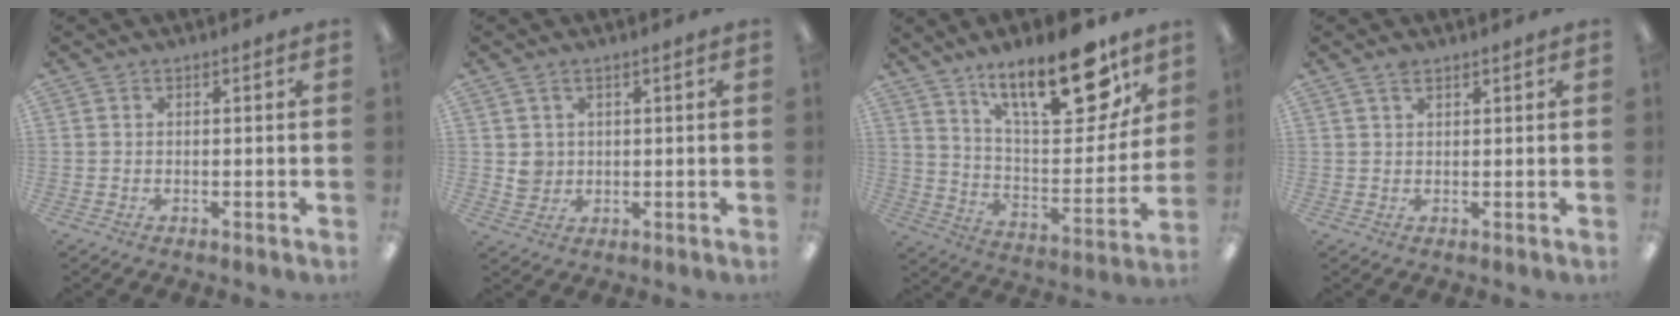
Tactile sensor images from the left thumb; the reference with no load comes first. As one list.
[{"total": 3.5, "force": [1.2, 3.1, 1.1], "torque": [-0.019, 0.002, 0.022]}, {"total": 22.5, "force": [15.1, 8.0, 14.7], "torque": [-0.219, -0.094, 0.249]}, {"total": 2.0, "force": [1.4, 0.8, 1.0], "torque": [-0.025, 0.000, 0.027]}]